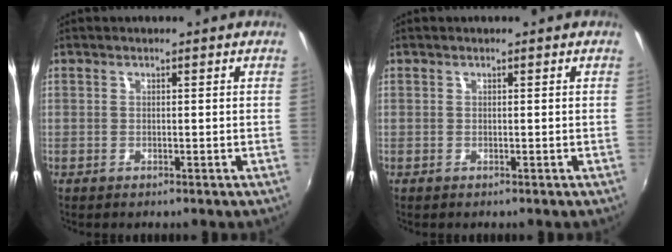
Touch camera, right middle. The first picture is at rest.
{"total": 0.0}